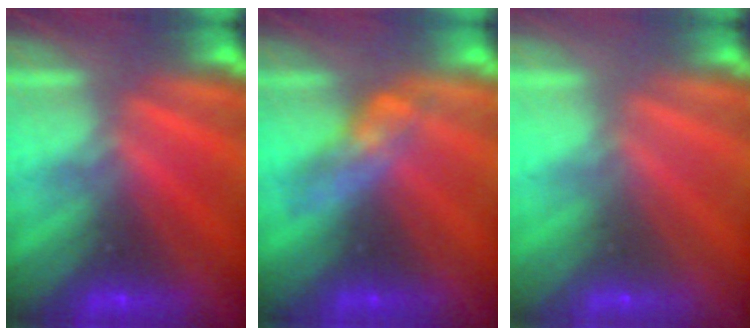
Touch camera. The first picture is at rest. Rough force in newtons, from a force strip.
{"total": 2.7}
{"total": 2.9}